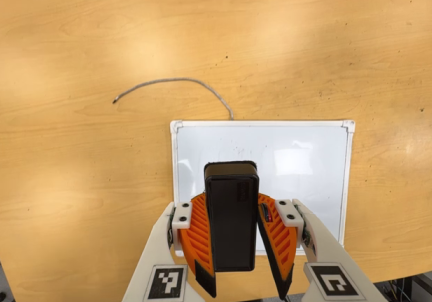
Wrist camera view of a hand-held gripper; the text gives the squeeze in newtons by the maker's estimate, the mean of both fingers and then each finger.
{"total": 8.7, "left": 8.5, "right": 8.9}